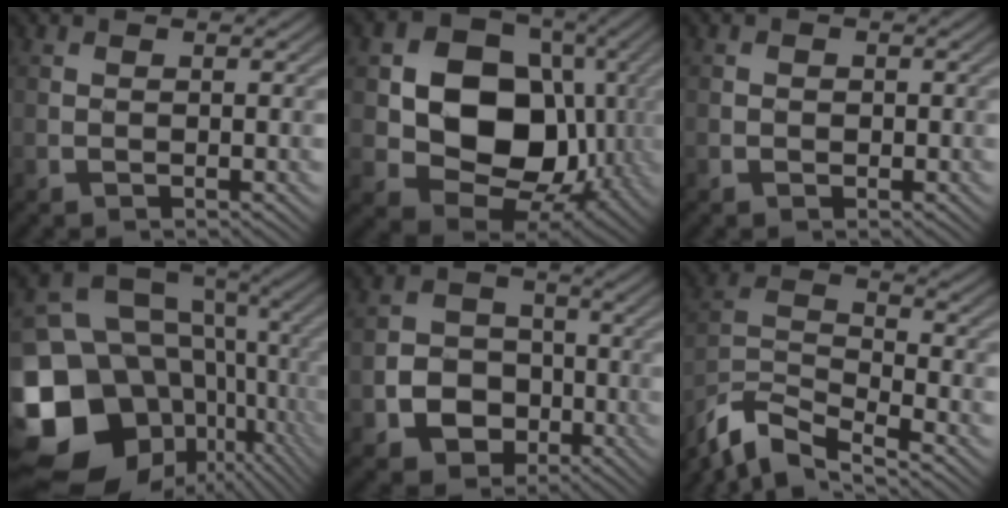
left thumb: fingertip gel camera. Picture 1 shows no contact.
{"total": 14.1, "force": [0.1, 11.1, 8.7], "torque": [-0.155, -0.009, -0.002]}
{"total": 0.7, "force": [-0.2, 0.6, 0.1], "torque": [-0.001, -0.006, -0.006]}
{"total": 20.6, "force": [-5.5, 16.3, 11.3], "torque": [-0.272, -0.018, -0.060]}
{"total": 7.4, "force": [-2.7, 6.2, 2.9], "torque": [-0.058, -0.012, -0.075]}
{"total": 8.8, "force": [-7.2, 2.2, 4.5], "torque": [-0.099, -0.011, -0.153]}